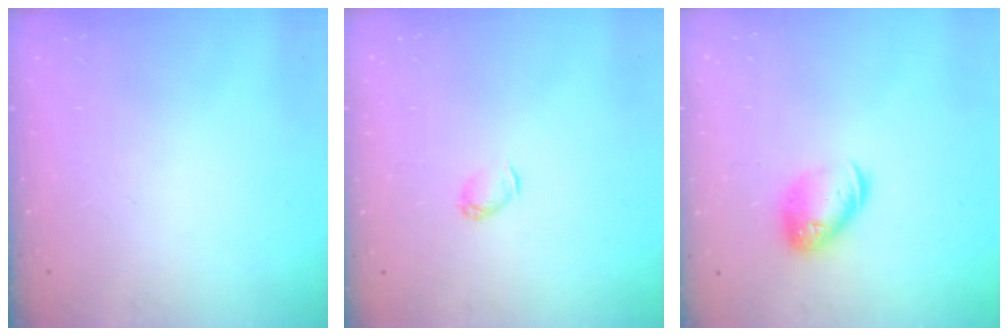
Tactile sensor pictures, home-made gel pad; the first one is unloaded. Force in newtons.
{"total": 3.1, "press": 3.0, "slide": 0.7}
{"total": 11.8, "press": 11.6, "slide": 1.7}